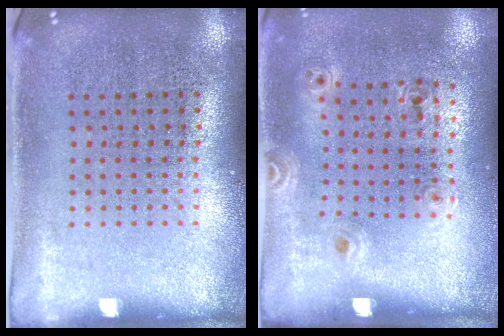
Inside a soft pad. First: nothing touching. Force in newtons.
{"total": 1.2, "press": 0.9, "slide": 0.8}